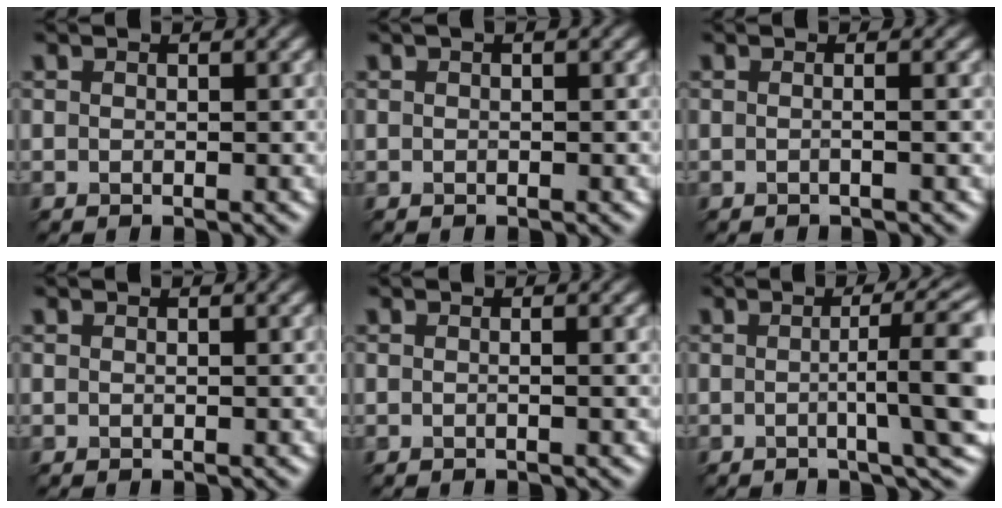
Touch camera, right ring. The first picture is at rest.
{"total": 0.5, "force": [0.2, 0.2, 0.4], "torque": [-0.008, 0.007, -0.007]}
{"total": 1.5, "force": [0.4, 0.7, 1.3], "torque": [0.003, 0.000, -0.019]}
{"total": 0.0}
{"total": 1.4, "force": [0.6, 0.8, 1.0], "torque": [0.009, 0.004, -0.014]}
{"total": 7.4, "force": [-0.2, 1.0, 7.4], "torque": [-0.099, 0.011, 0.009]}